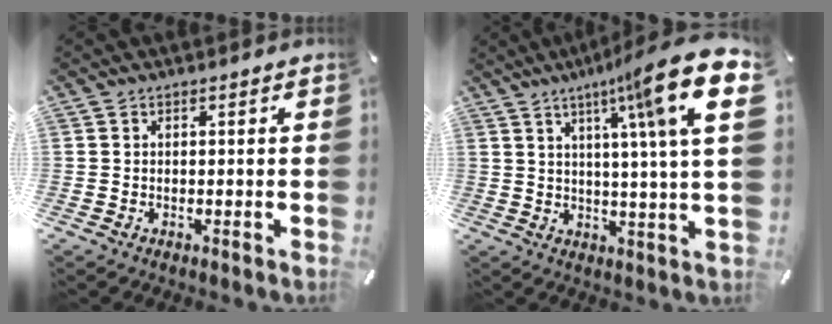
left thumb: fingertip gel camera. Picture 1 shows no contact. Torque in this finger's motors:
{"motor_torque": [0.75, 0.80, 1.45, -1.32, 0.13]}